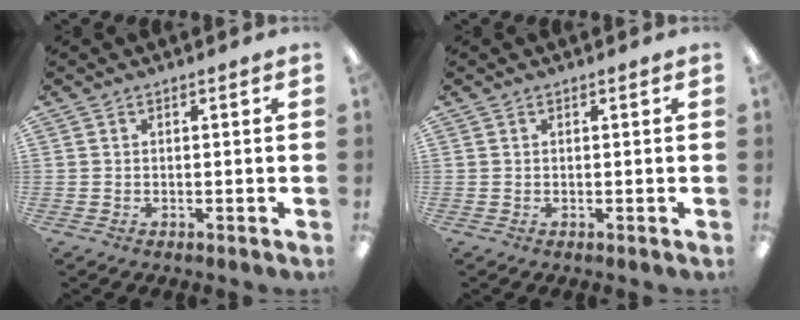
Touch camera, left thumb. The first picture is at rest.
{"total": 0.0}